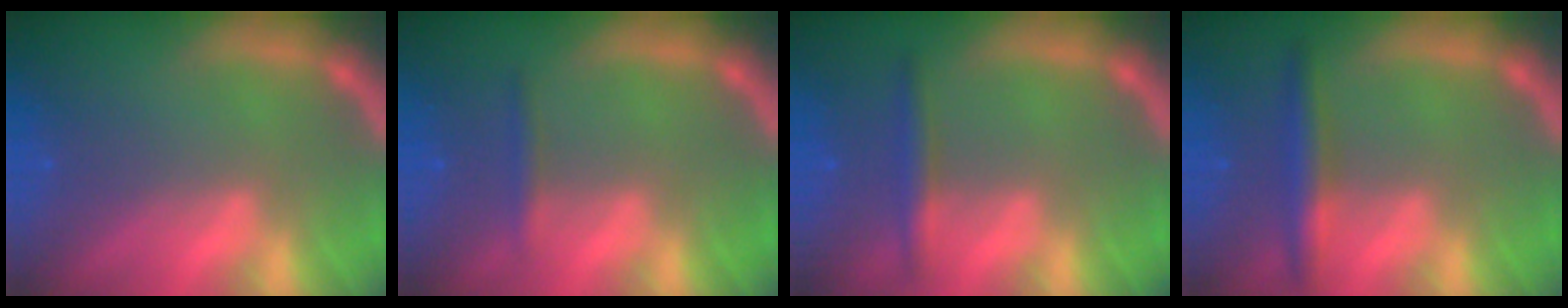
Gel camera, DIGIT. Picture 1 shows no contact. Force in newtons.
{"total": 1.4}
{"total": 2.4}
{"total": 3.5}